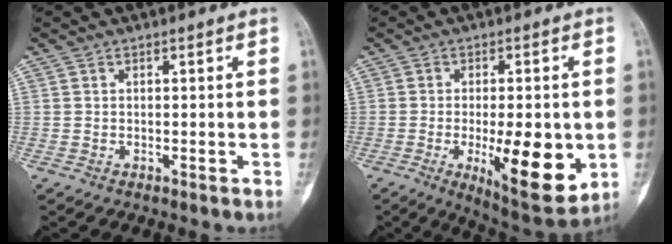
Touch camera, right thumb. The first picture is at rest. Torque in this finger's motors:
{"motor_torque": [-0.15, 0.92, 0.66, 0.53, 0.05]}